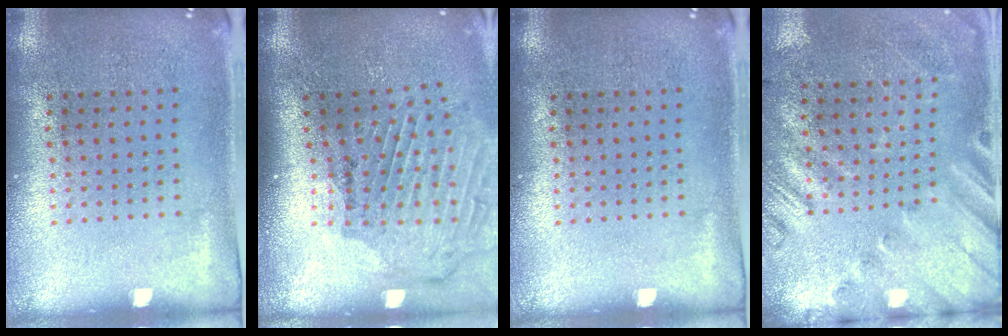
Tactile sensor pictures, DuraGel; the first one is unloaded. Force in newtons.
{"total": 2.0, "press": 1.9, "slide": 0.6}
{"total": 0.0}
{"total": 2.6, "press": 1.9, "slide": 1.7}